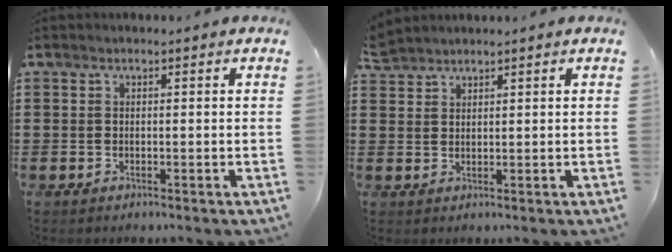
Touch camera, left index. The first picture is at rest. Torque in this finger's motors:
{"motor_torque": [-0.38, -0.78, 0.00, 0.00]}